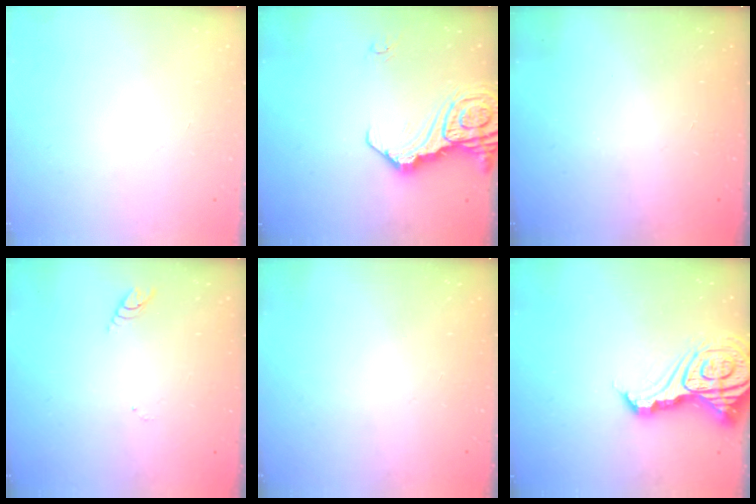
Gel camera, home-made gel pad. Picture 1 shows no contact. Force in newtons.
{"total": 15.0, "press": 14.9, "slide": 1.9}
{"total": 0.0}
{"total": 3.0, "press": 2.9, "slide": 0.4}
{"total": 0.0}
{"total": 16.3, "press": 16.2, "slide": 1.7}